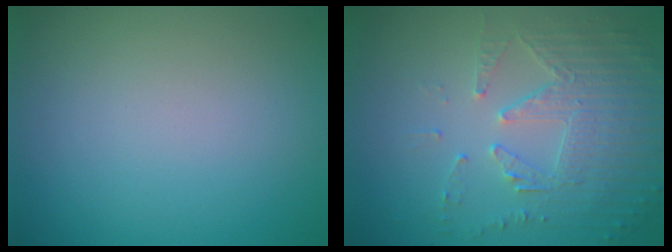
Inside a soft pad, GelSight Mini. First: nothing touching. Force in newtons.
{"total": 5.6, "press": 3.7, "slide": 4.2}